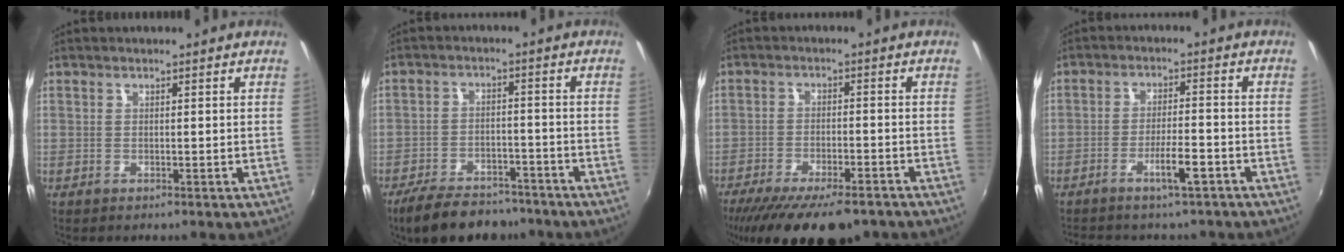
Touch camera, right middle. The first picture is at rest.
{"total": 12.3, "force": [-9.9, 4.9, 5.3], "torque": [-0.120, -0.001, -0.146]}
{"total": 15.8, "force": [-12.0, 4.6, 9.1], "torque": [-0.179, -0.045, -0.180]}
{"total": 4.5, "force": [-3.2, 0.6, 3.1], "torque": [-0.057, 0.003, -0.046]}